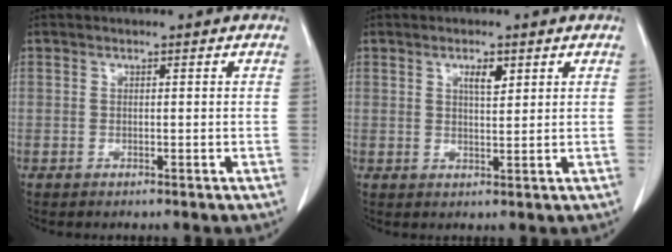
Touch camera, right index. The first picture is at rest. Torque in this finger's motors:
{"motor_torque": [0.31, 0.17, 0.07, 0.03]}